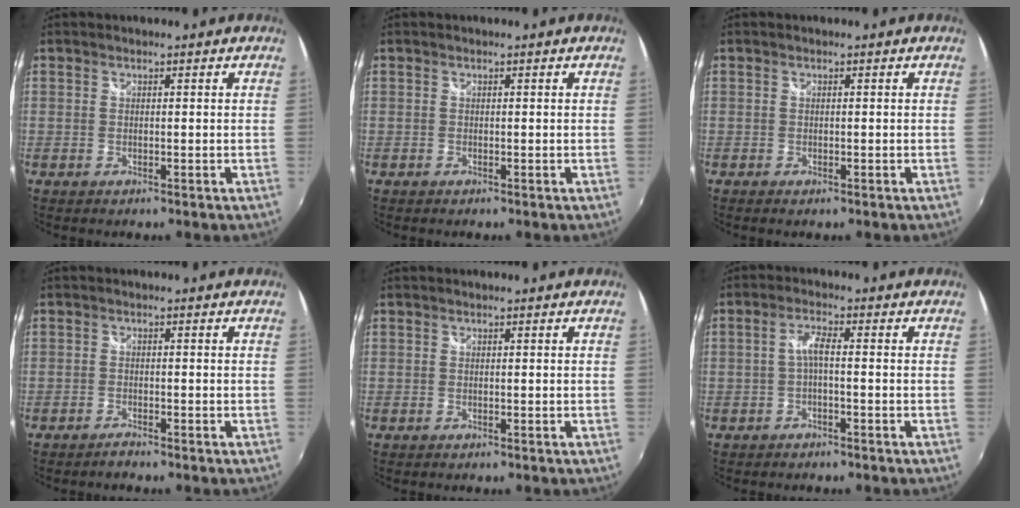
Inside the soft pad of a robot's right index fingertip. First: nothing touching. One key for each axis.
{"total": 0.0}
{"total": 0.5, "fx": -0.4, "fy": 0.3, "fz": 0.3, "tx": -0.009, "ty": -0.004, "tz": -0.008}
{"total": 1.3, "fx": -1.3, "fy": 0.1, "fz": 0.3, "tx": -0.011, "ty": -0.003, "tz": -0.026}
{"total": 0.0}
{"total": 2.7, "fx": -0.8, "fy": 0.3, "fz": 2.5, "tx": -0.053, "ty": 0.006, "tz": -0.014}